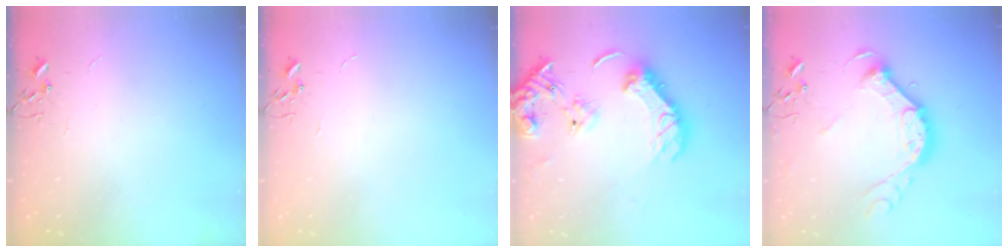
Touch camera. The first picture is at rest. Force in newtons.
{"total": 0.0}
{"total": 20.0, "press": 19.8, "slide": 2.2}
{"total": 16.5, "press": 16.5, "slide": 1.5}